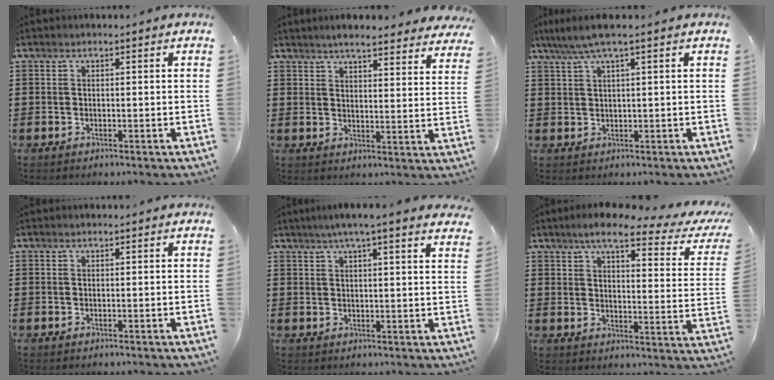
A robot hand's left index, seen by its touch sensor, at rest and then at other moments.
{"total": 4.5, "force": [4.3, 0.0, 1.3], "torque": [-0.041, -0.017, 0.076]}
{"total": 3.3, "force": [1.6, 0.0, 2.8], "torque": [-0.057, 0.001, 0.028]}
{"total": 0.0}
{"total": 4.0, "force": [3.3, 0.1, 2.2], "torque": [-0.053, -0.001, 0.058]}
{"total": 7.7, "force": [5.6, 1.0, 5.1], "torque": [-0.096, -0.026, 0.087]}